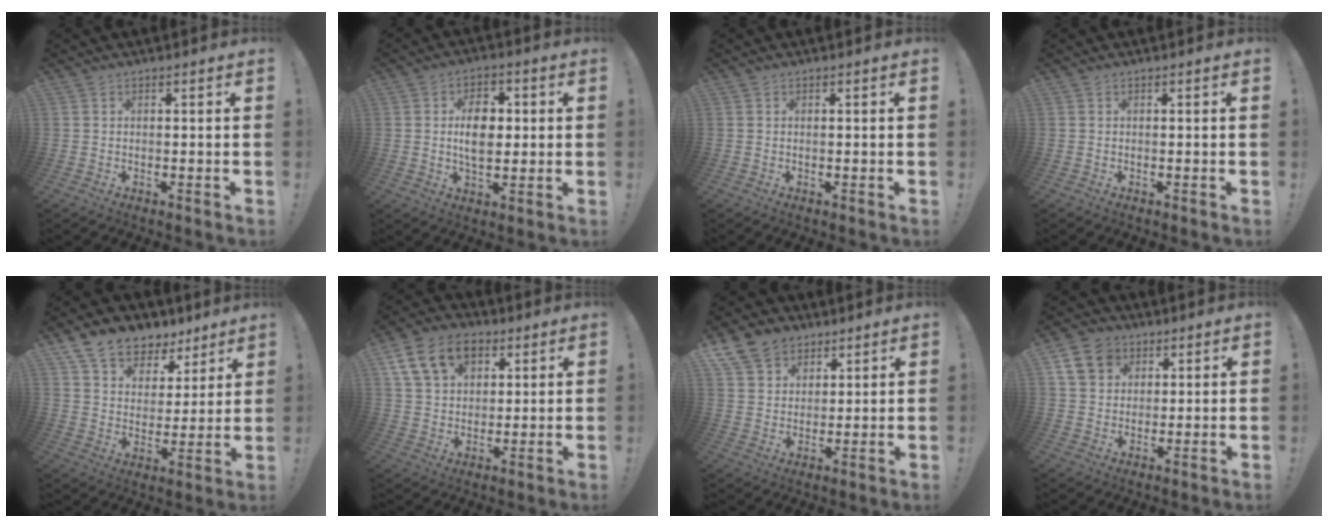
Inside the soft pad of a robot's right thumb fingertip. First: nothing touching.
{"total": 9.4, "force": [0.7, 6.3, 6.9], "torque": [-0.113, 0.003, 0.006]}
{"total": 0.0}
{"total": 0.0}
{"total": 10.7, "force": [8.1, 6.5, 2.9], "torque": [-0.050, -0.063, 0.154]}
{"total": 15.3, "force": [6.8, 10.8, 8.5], "torque": [-0.126, -0.024, 0.132]}
{"total": 10.4, "force": [6.6, 7.5, 2.8], "torque": [-0.050, -0.040, 0.134]}
{"total": 10.4, "force": [4.7, 8.3, 4.2], "torque": [-0.067, -0.015, 0.096]}